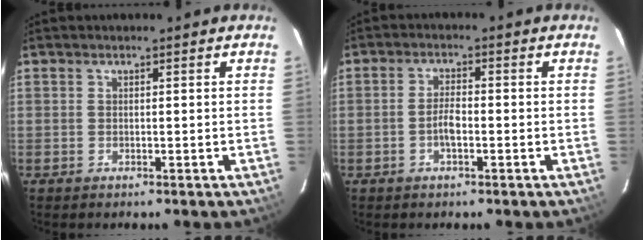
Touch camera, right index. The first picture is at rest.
{"total": 3.4, "force": [-1.2, 1.1, 3.0], "torque": [-0.062, 0.005, -0.022]}